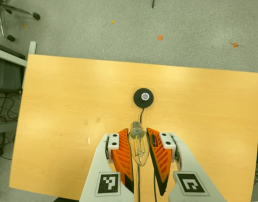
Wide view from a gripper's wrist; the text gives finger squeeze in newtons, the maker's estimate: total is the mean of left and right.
{"total": 18.0, "left": 18.9, "right": 17.1}